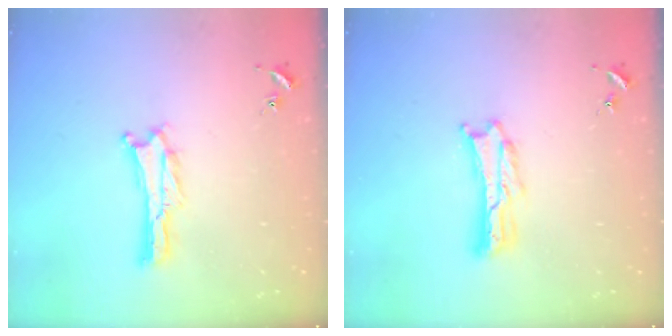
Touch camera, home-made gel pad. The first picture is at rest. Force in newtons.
{"total": 2.4, "press": 2.4, "slide": 0.3}